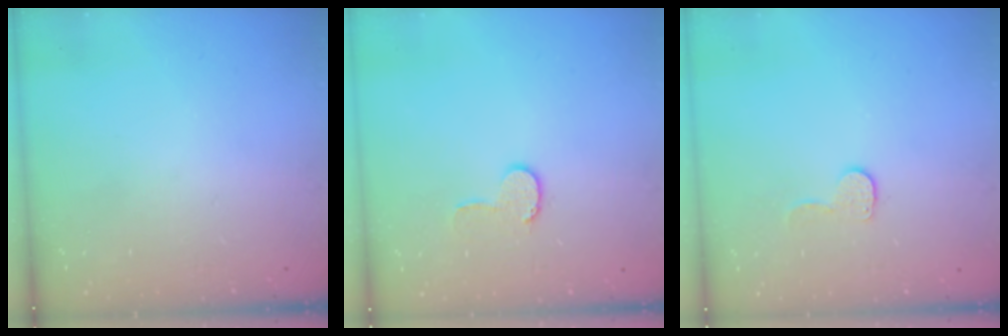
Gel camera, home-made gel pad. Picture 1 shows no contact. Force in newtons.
{"total": 6.9, "press": 6.8, "slide": 0.7}
{"total": 6.0, "press": 5.9, "slide": 0.5}